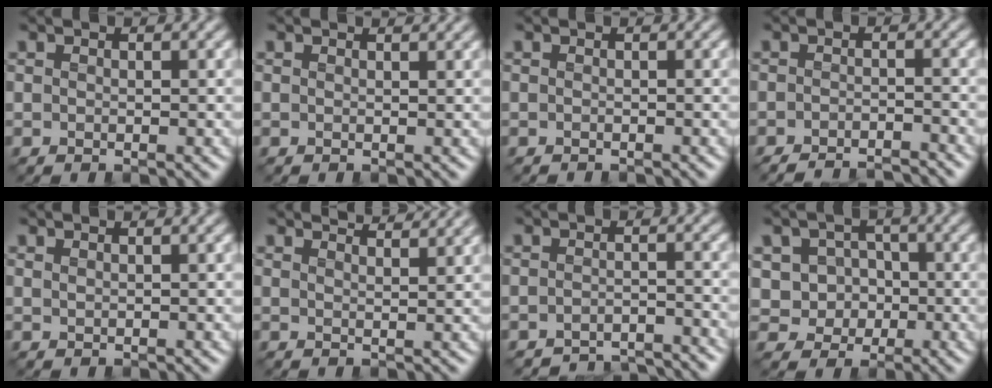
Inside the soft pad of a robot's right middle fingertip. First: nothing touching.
{"total": 1.2, "force": [1.2, 0.1, 0.3], "torque": [-0.010, -0.001, 0.010]}
{"total": 0.6, "force": [-0.4, -0.1, -0.4], "torque": [0.009, -0.009, -0.014]}
{"total": 4.1, "force": [-4.0, 0.3, 0.7], "torque": [-0.009, 0.001, -0.061]}
{"total": 0.0}
{"total": 3.5, "force": [3.3, 0.5, 1.2], "torque": [-0.013, 0.007, 0.029]}
{"total": 4.6, "force": [-4.6, 0.6, 0.2], "torque": [0.000, -0.008, -0.068]}
{"total": 5.2, "force": [-0.2, 4.8, 1.9], "torque": [-0.030, 0.017, -0.020]}